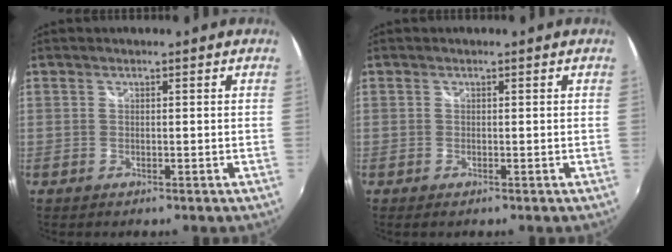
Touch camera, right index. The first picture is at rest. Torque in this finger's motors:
{"motor_torque": [0.11, 0.06, 0.08, 0.03]}